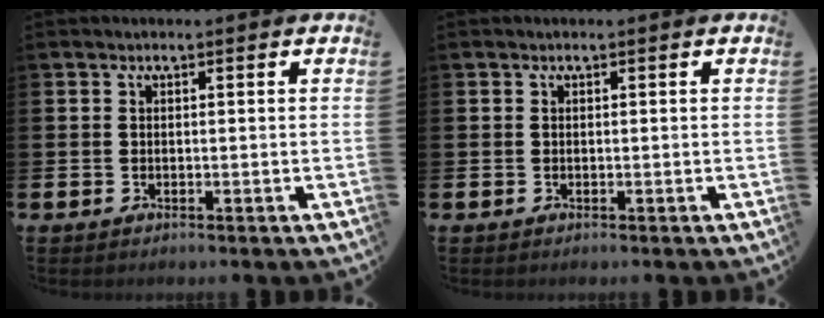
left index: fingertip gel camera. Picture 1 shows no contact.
{"total": 0.0}